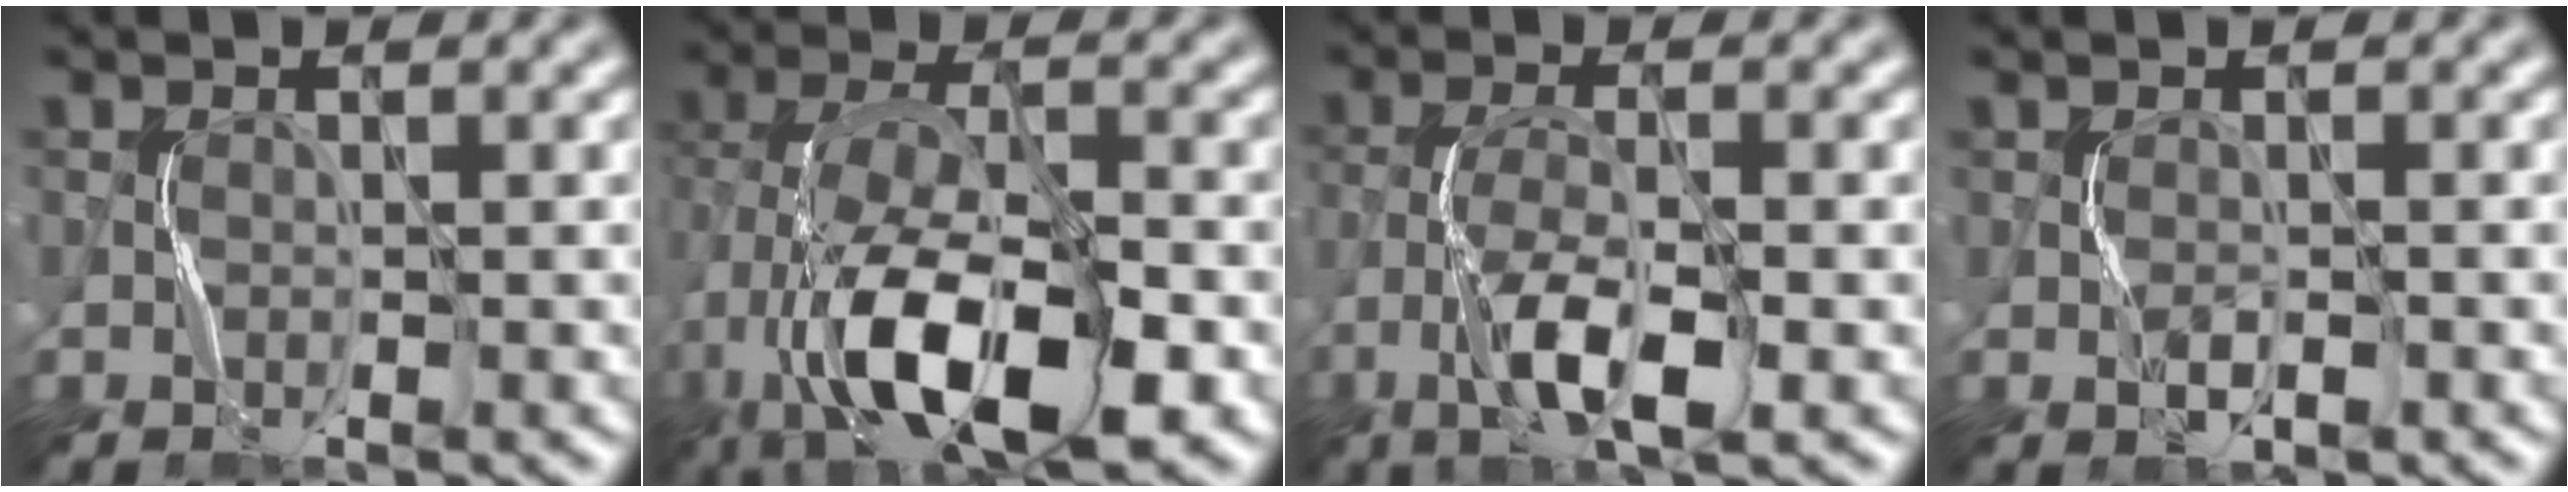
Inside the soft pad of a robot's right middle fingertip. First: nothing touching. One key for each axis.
{"total": 12.6, "fx": -5.0, "fy": 5.8, "fz": 10.0, "tx": -0.189, "ty": -0.003, "tz": -0.086}
{"total": 5.5, "fx": -2.6, "fy": 1.7, "fz": 4.6, "tx": -0.096, "ty": 0.003, "tz": -0.050}
{"total": 0.8, "fx": -0.4, "fy": 0.4, "fz": 0.6, "tx": -0.015, "ty": 0.002, "tz": -0.005}